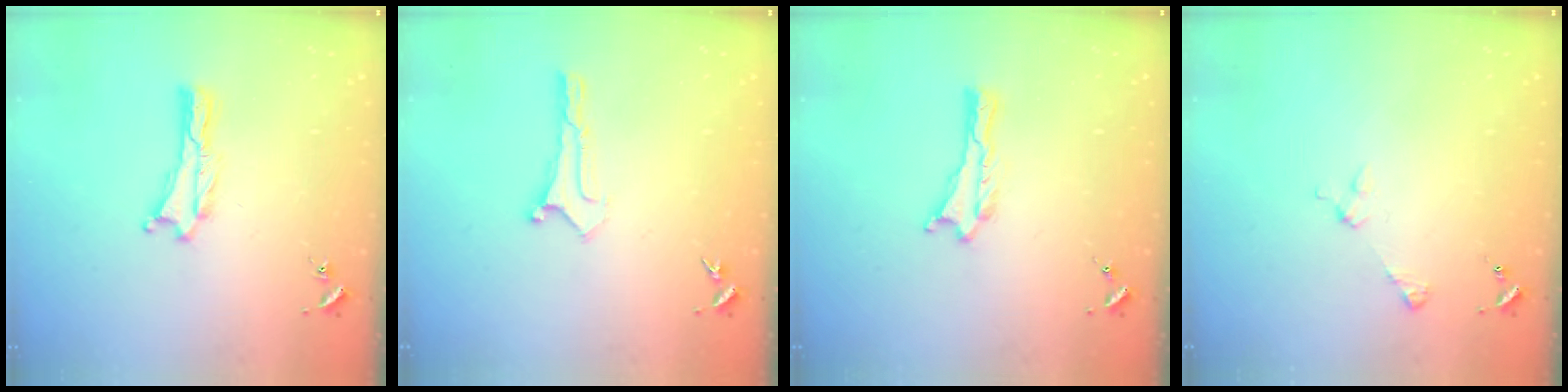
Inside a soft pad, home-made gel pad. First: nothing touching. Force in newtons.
{"total": 0.0}
{"total": 0.0}
{"total": 2.9, "press": 2.9, "slide": 0.3}